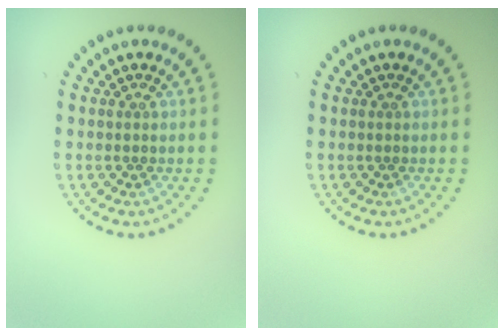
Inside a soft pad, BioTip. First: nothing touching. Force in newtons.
{"total": 0.0}